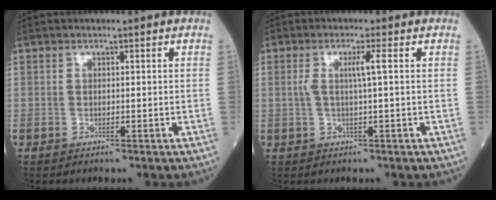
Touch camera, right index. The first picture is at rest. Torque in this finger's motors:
{"motor_torque": [0.35, 0.07, 0.05, 0.06]}